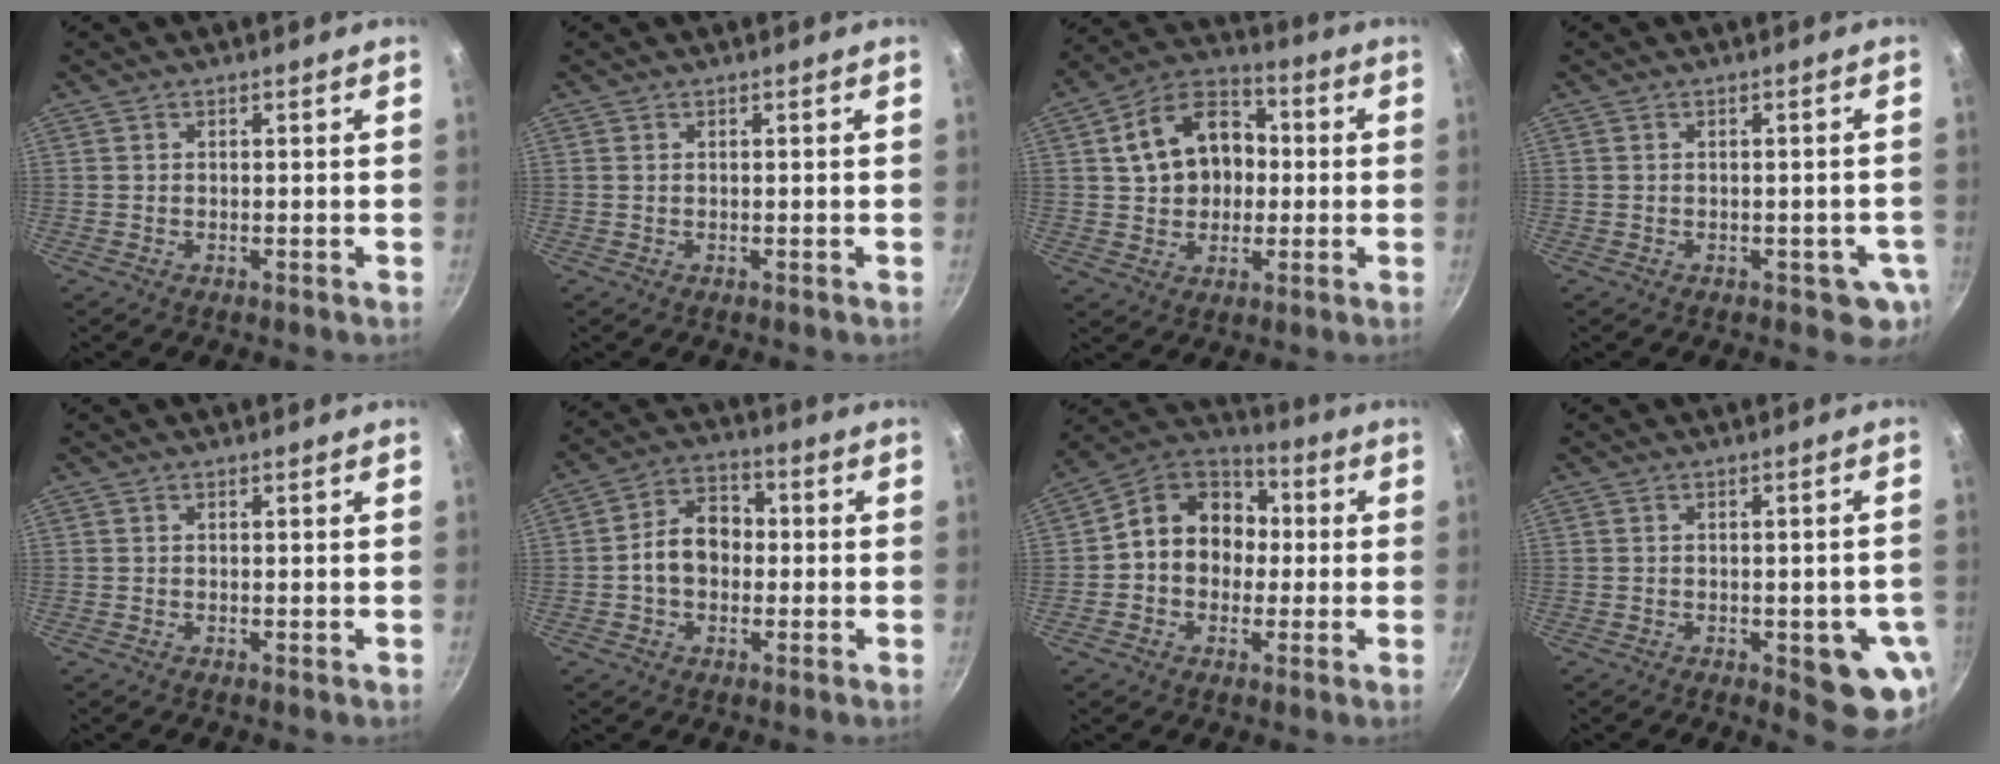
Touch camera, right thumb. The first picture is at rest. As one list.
[{"total": 0.0}, {"total": 14.9, "force": [1.7, 11.3, 9.6], "torque": [-0.130, 0.031, 0.020]}, {"total": 3.5, "force": [-0.9, 2.2, 2.5], "torque": [-0.009, 0.007, -0.005]}, {"total": 0.0}, {"total": 9.1, "force": [-0.6, 6.9, 6.0], "torque": [-0.065, 0.029, -0.022]}, {"total": 13.5, "force": [0.3, 11.2, 7.6], "torque": [-0.075, 0.039, -0.017]}, {"total": 10.3, "force": [-2.9, 4.0, 9.0], "torque": [-0.065, 0.003, -0.031]}]